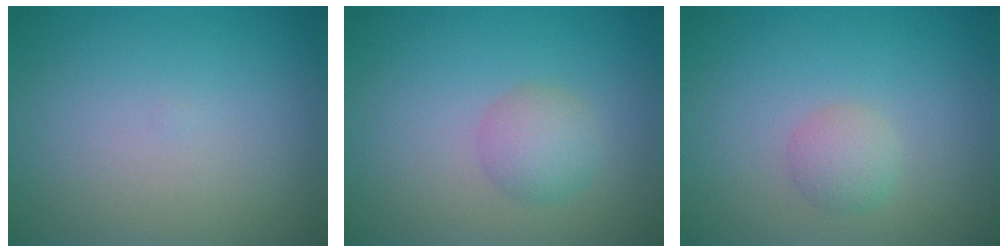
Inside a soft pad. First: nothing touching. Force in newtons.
{"total": 2.3, "press": 2.3, "slide": 0.0}
{"total": 1.8, "press": 1.8, "slide": 0.1}